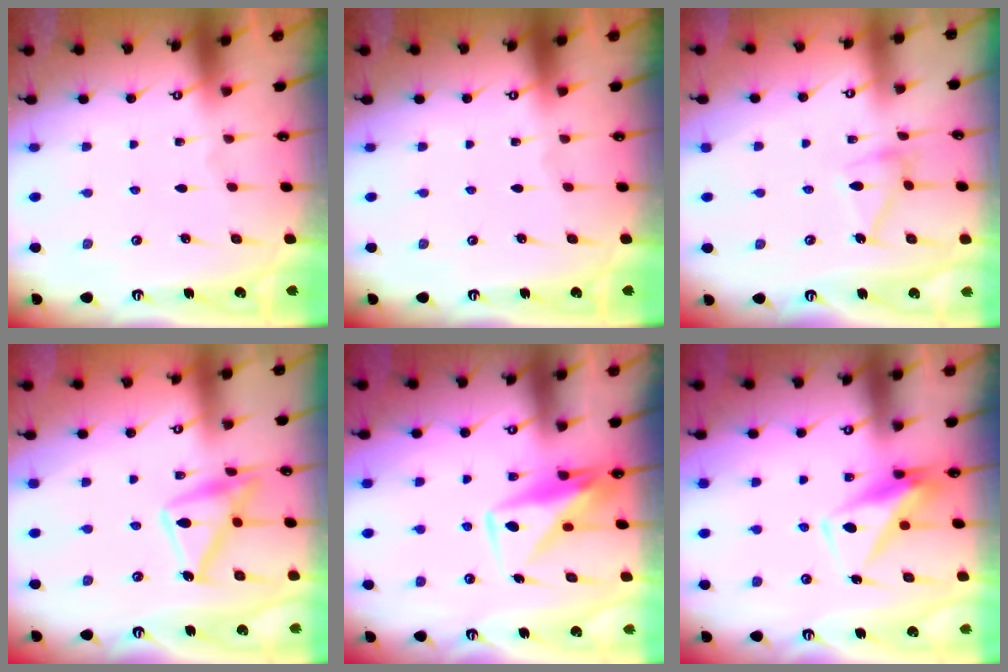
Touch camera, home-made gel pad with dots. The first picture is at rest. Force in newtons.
{"total": 0.0}
{"total": 11.5, "press": 11.4, "slide": 0.4}
{"total": 15.3, "press": 15.3, "slide": 0.8}
{"total": 9.6, "press": 9.6, "slide": 0.6}
{"total": 7.5, "press": 7.4, "slide": 1.5}